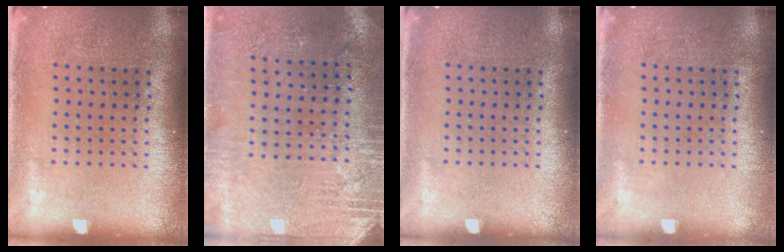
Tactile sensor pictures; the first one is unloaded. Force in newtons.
{"total": 2.8, "press": 2.5, "slide": 1.2}
{"total": 0.0}
{"total": 0.0}